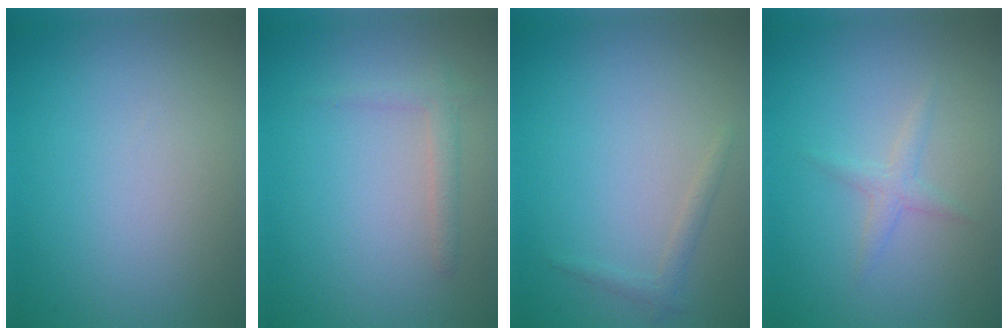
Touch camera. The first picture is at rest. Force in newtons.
{"total": 1.4, "press": 1.4, "slide": 0.1}
{"total": 1.0, "press": 1.0, "slide": 0.0}
{"total": 1.2, "press": 1.2, "slide": 0.0}